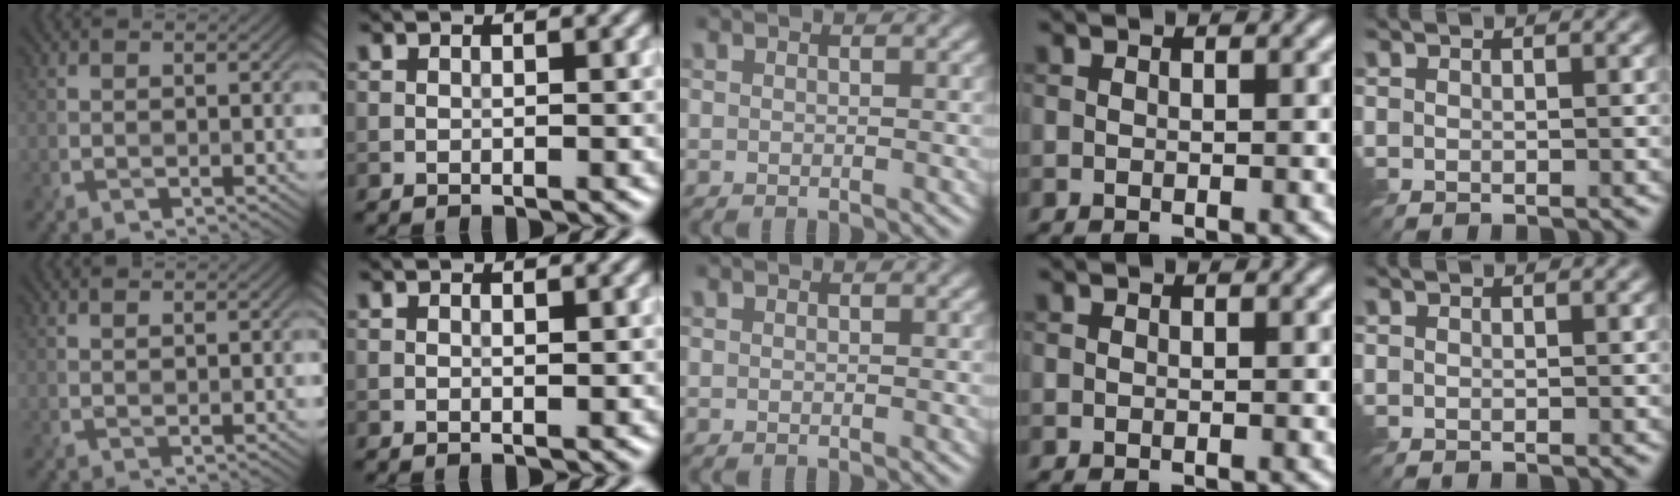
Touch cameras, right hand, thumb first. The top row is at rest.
{"thumb": {"total": 0.7, "force": [0.7, -0.1, 0.2], "torque": [-0.011, 0.001, 0.010]}}